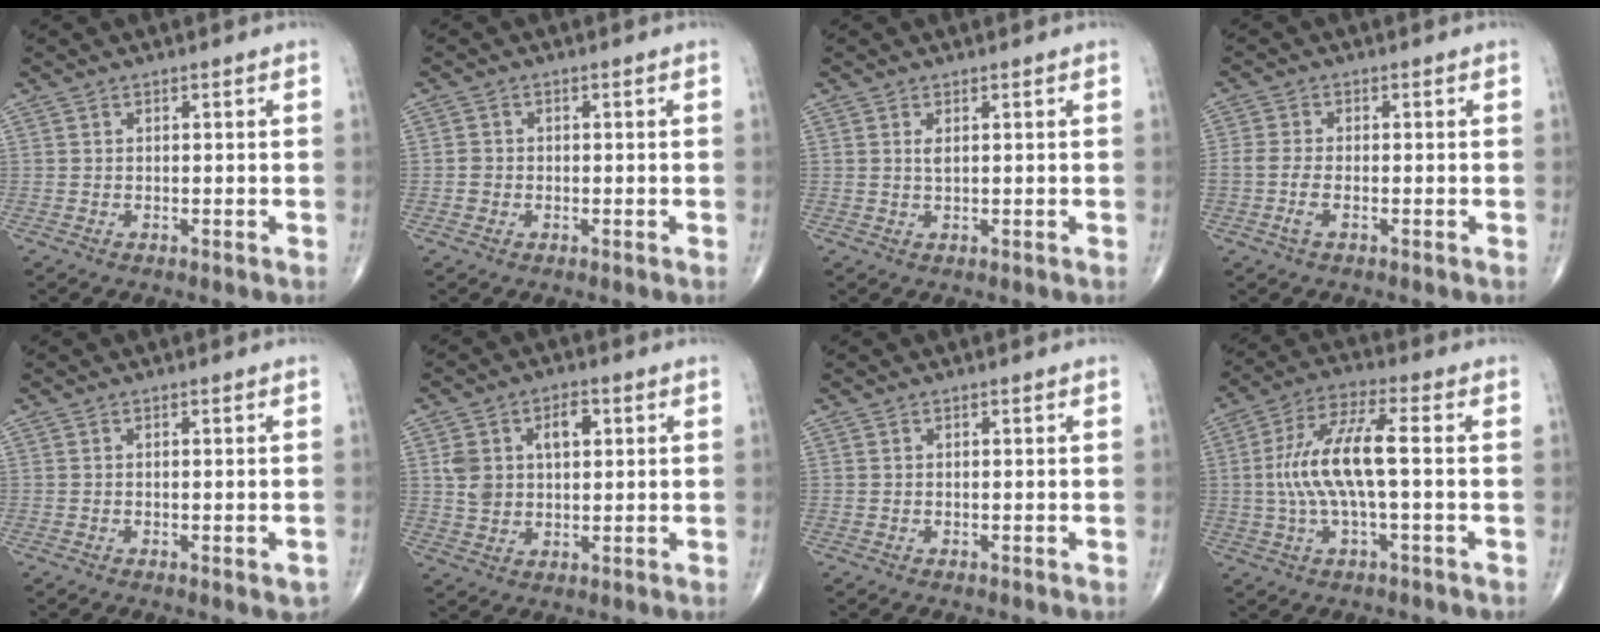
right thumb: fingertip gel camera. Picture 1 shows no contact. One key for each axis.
{"total": 1.7, "fx": -0.5, "fy": 1.5, "fz": 0.5, "tx": -0.004, "ty": 0.006, "tz": -0.008}
{"total": 1.1, "fx": 0.4, "fy": 0.4, "fz": 1.0, "tx": -0.021, "ty": -0.001, "tz": 0.009}
{"total": 3.2, "fx": -1.3, "fy": 1.4, "fz": 2.6, "tx": -0.069, "ty": 0.007, "tz": -0.028}
{"total": 2.3, "fx": -0.8, "fy": 0.7, "fz": 2.0, "tx": -0.022, "ty": 0.000, "tz": -0.007}
{"total": 8.5, "fx": 2.2, "fy": 5.7, "fz": 5.9, "tx": -0.088, "ty": 0.006, "tz": 0.042}
{"total": 0.0}
{"total": 12.4, "fx": -0.1, "fy": 3.4, "fz": 11.9, "tx": -0.257, "ty": 0.030, "tz": -0.004}